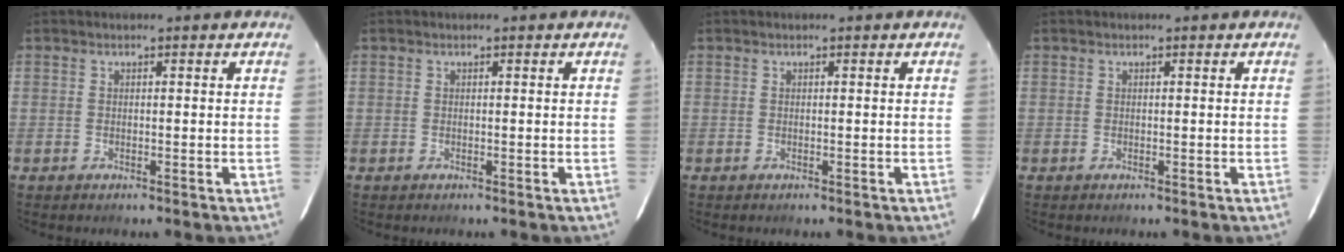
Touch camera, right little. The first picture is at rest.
{"total": 0.0}
{"total": 0.0}
{"total": 0.0}